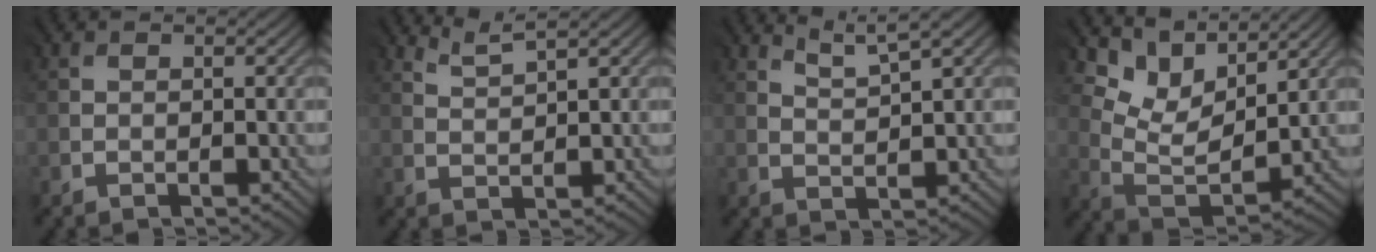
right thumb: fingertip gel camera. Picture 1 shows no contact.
{"total": 2.4, "force": [2.3, -0.4, 0.5], "torque": [-0.011, 0.003, 0.056]}
{"total": 3.5, "force": [3.0, -0.1, 1.9], "torque": [-0.042, 0.005, 0.067]}
{"total": 7.4, "force": [6.2, 2.6, 3.1], "torque": [-0.076, -0.007, 0.128]}